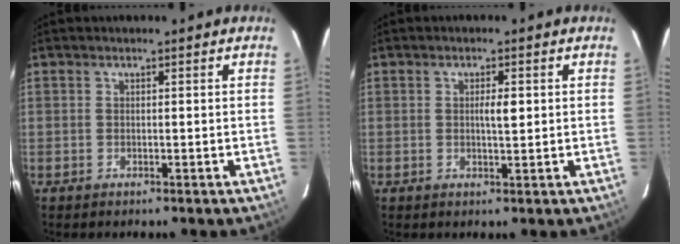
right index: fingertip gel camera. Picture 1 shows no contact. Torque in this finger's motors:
{"motor_torque": [0.45, 0.11, 0.08, 0.04]}